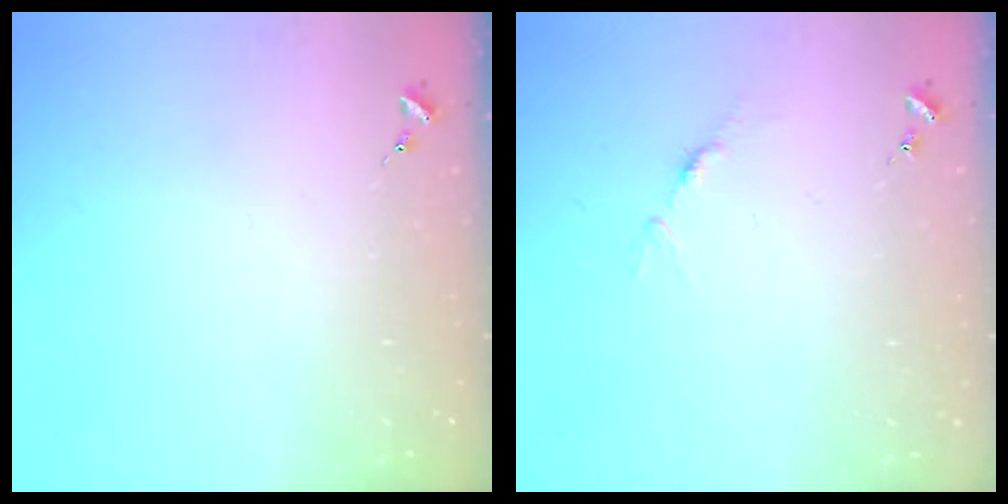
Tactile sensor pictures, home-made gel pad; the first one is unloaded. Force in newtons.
{"total": 3.8, "press": 3.8, "slide": 0.5}